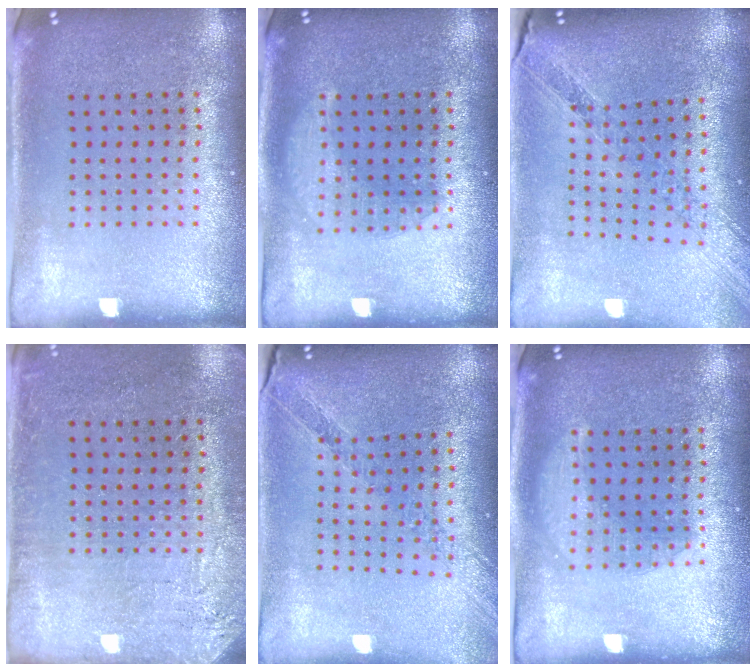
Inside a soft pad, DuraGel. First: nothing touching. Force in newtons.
{"total": 2.2, "press": 2.2, "slide": 0.3}
{"total": 1.1, "press": 1.1, "slide": 0.2}
{"total": 2.7, "press": 2.4, "slide": 1.2}
{"total": 0.9, "press": 0.9, "slide": 0.3}
{"total": 2.3, "press": 2.3, "slide": 0.3}